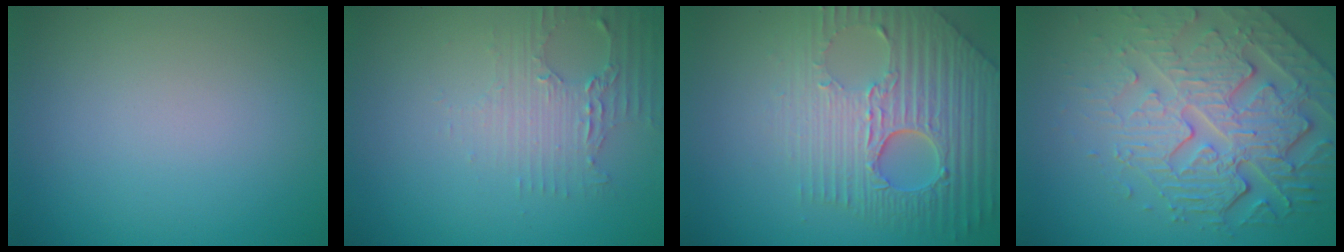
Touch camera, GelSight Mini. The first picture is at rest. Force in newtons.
{"total": 2.7, "press": 2.4, "slide": 1.3}
{"total": 8.5, "press": 5.8, "slide": 6.2}
{"total": 6.6, "press": 5.4, "slide": 3.9}